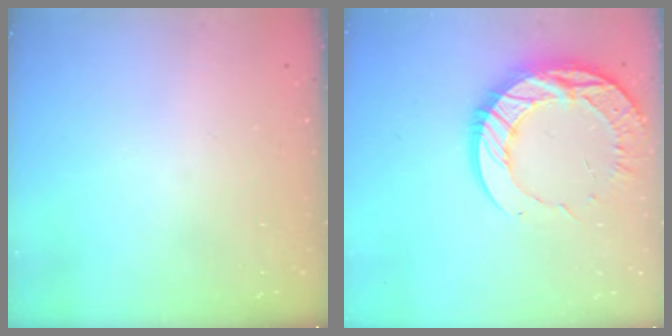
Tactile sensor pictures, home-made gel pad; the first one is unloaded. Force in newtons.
{"total": 17.9, "press": 17.8, "slide": 1.6}